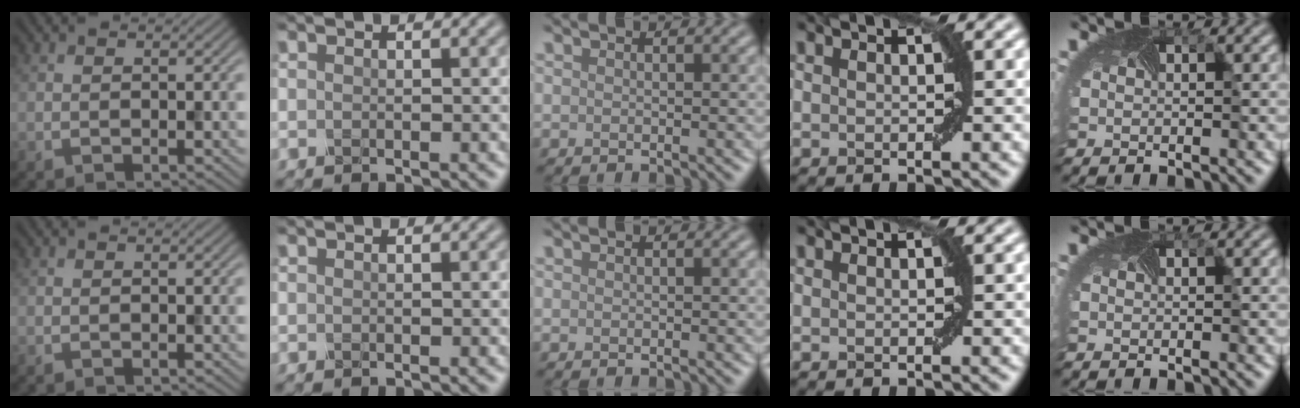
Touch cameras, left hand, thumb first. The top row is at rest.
{}